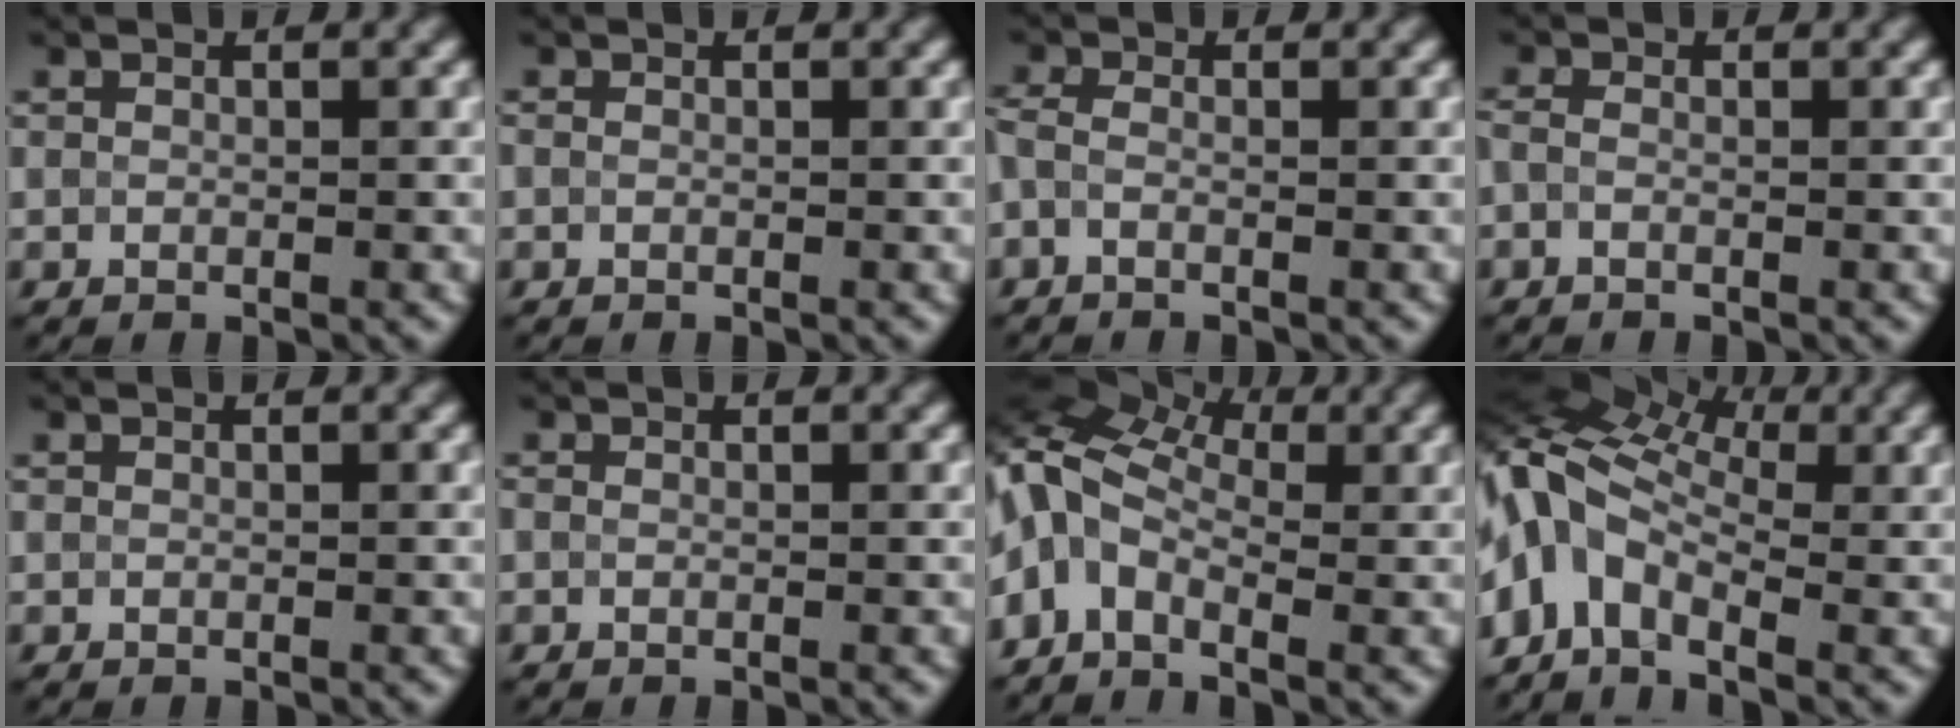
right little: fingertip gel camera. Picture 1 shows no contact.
{"total": 0.0}
{"total": 1.5, "force": [-0.7, 0.7, 1.1], "torque": [-0.023, -0.003, -0.020]}
{"total": 0.9, "force": [-0.5, 0.4, 0.7], "torque": [-0.016, -0.006, -0.014]}
{"total": 0.0}
{"total": 0.0}
{"total": 8.5, "force": [0.0, 5.6, 6.4], "torque": [-0.143, 0.011, -0.017]}
{"total": 9.2, "force": [-0.9, 6.0, 6.9], "torque": [-0.145, 0.011, -0.039]}